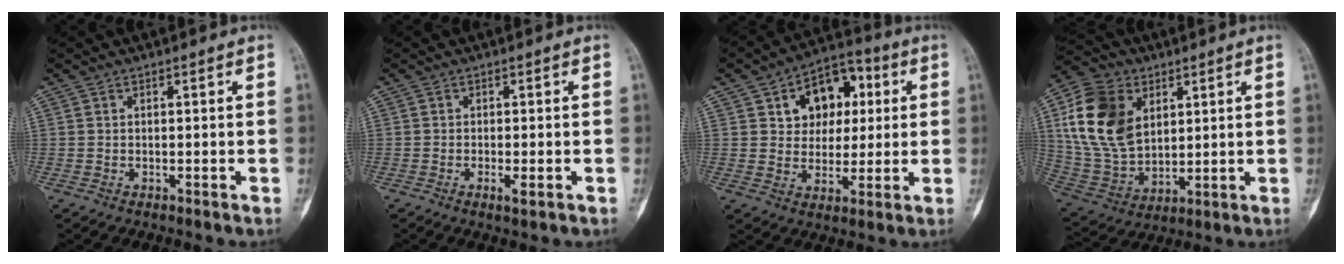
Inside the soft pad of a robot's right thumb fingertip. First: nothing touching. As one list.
[{"total": 1.9, "force": [-0.7, 0.5, 1.7], "torque": [-0.029, -0.003, -0.013]}, {"total": 12.9, "force": [3.7, 9.5, 8.0], "torque": [-0.063, 0.009, 0.054]}, {"total": 18.2, "force": [5.3, 12.6, 12.0], "torque": [-0.220, -0.013, 0.110]}]